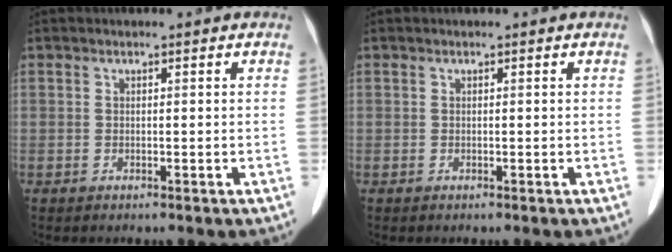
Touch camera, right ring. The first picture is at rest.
{"total": 0.0}